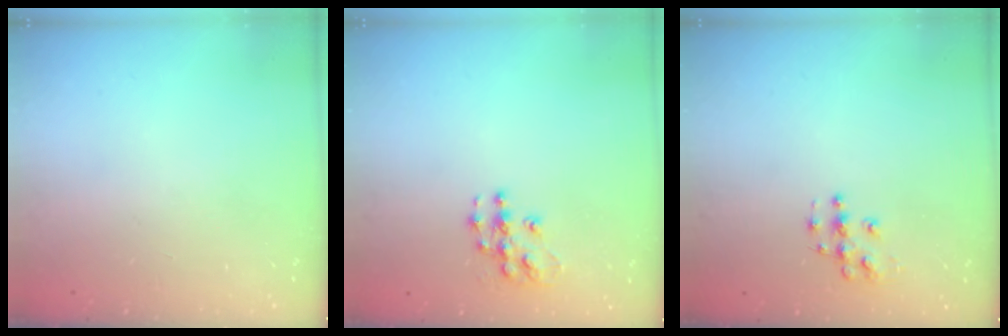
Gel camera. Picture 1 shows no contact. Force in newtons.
{"total": 9.2, "press": 9.2, "slide": 0.5}
{"total": 4.8, "press": 4.8, "slide": 0.3}